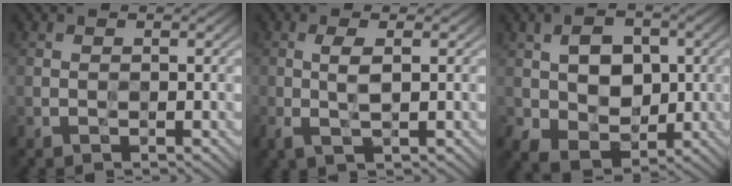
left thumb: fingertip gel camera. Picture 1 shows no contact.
{"total": 3.1, "force": [0.2, 0.6, 3.0], "torque": [-0.064, 0.005, 0.004]}
{"total": 7.7, "force": [0.5, 5.6, 5.3], "torque": [-0.103, -0.004, 0.012]}